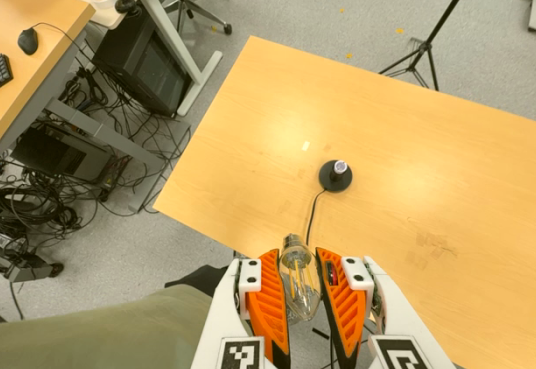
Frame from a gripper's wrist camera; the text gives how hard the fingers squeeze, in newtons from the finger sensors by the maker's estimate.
{"total": 21.7, "left": 24.5, "right": 18.8}